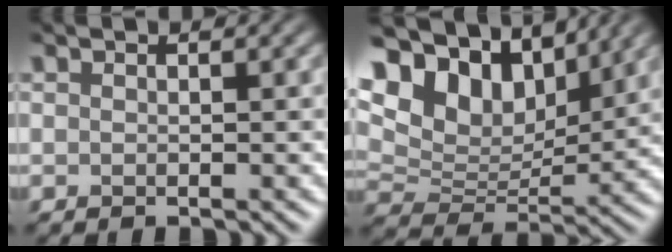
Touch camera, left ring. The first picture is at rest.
{"total": 13.5, "force": [7.1, 8.0, 8.2], "torque": [-0.169, 0.034, 0.108]}